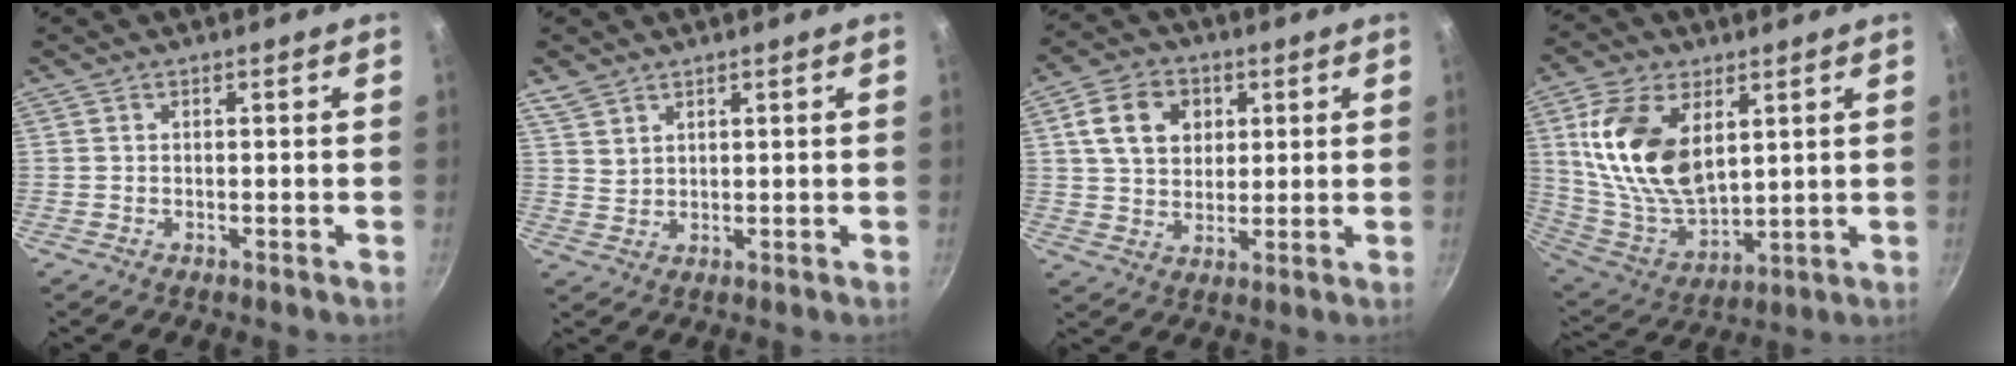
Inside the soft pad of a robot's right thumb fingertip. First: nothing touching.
{"total": 4.6, "force": [3.9, 1.8, 1.5], "torque": [-0.024, -0.021, 0.087]}
{"total": 10.4, "force": [3.1, 8.0, 5.9], "torque": [-0.083, 0.002, 0.049]}
{"total": 18.6, "force": [5.5, 10.7, 14.1], "torque": [-0.256, -0.032, 0.121]}